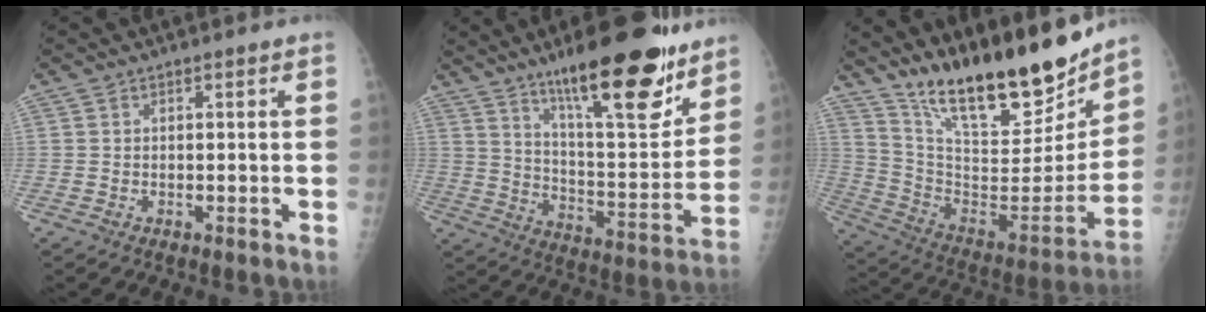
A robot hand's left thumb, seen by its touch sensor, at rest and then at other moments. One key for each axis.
{"total": 23.1, "fx": 15.4, "fy": 6.0, "fz": 16.1, "tx": -0.208, "ty": -0.084, "tz": 0.248}
{"total": 26.0, "fx": 20.5, "fy": 6.9, "fz": 14.5, "tx": -0.201, "ty": -0.103, "tz": 0.341}